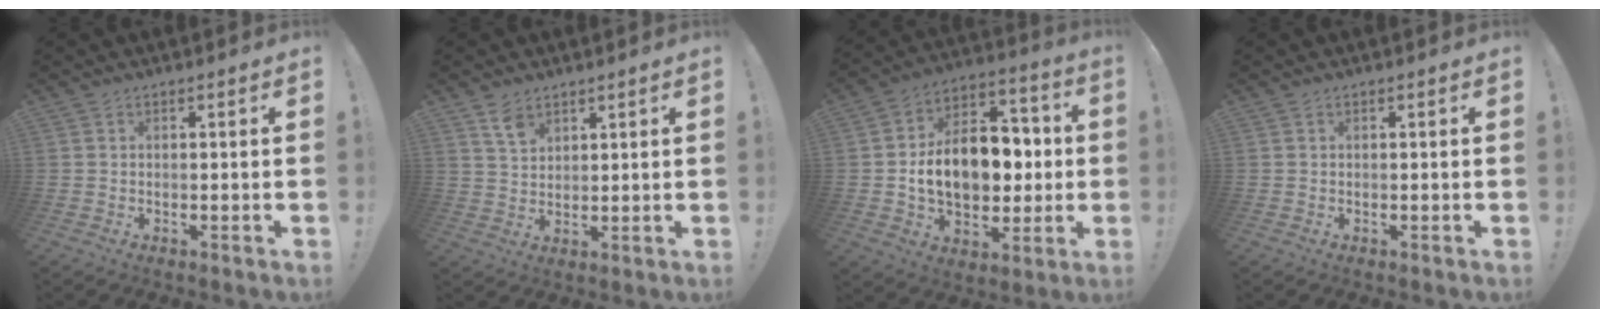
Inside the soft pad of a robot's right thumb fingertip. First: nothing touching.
{"total": 5.6, "force": [3.8, 3.2, 2.5], "torque": [-0.040, -0.019, 0.071]}
{"total": 16.9, "force": [-1.0, 12.1, 11.8], "torque": [-0.196, 0.016, -0.009]}
{"total": 0.0}